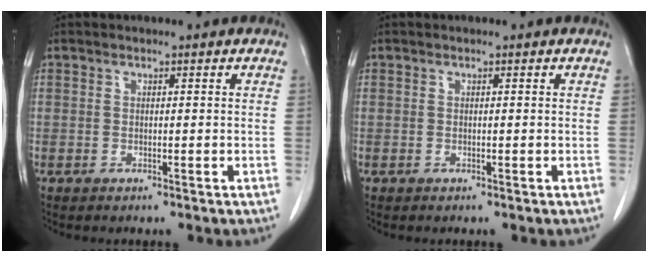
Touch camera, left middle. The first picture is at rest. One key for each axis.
{"total": 0.0}